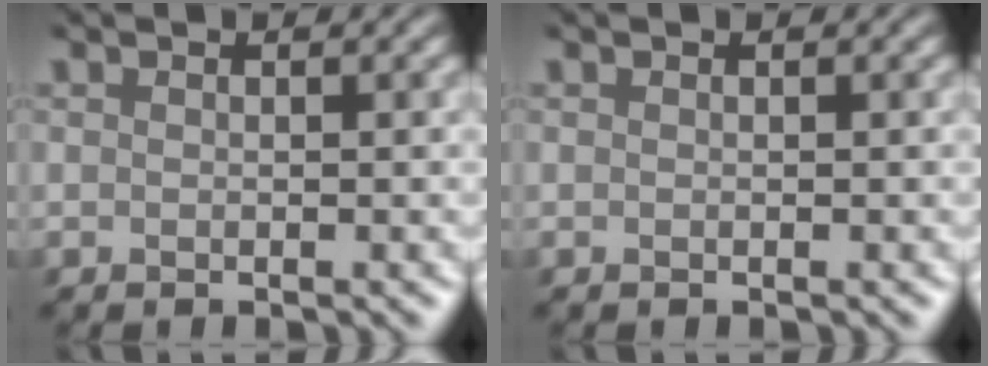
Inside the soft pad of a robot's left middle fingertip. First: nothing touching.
{"total": 0.0}